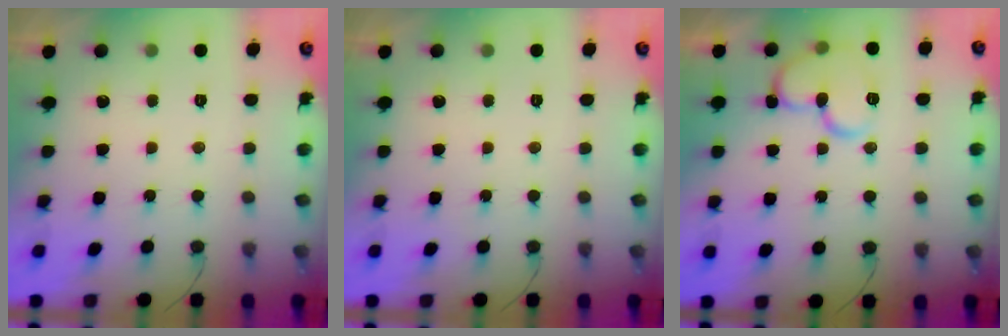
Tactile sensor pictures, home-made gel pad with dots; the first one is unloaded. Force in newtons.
{"total": 0.0}
{"total": 11.9, "press": 11.8, "slide": 1.9}